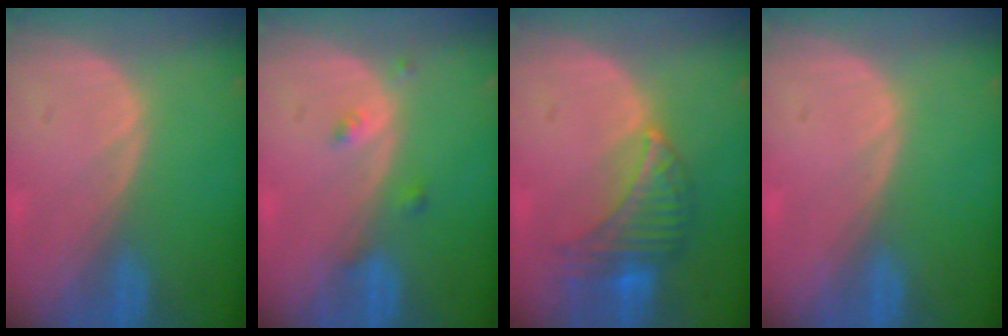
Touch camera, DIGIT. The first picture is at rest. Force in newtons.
{"total": 1.8, "press": 1.8, "slide": 0.1}
{"total": 7.6, "press": 7.0, "slide": 2.9}
{"total": 0.0}